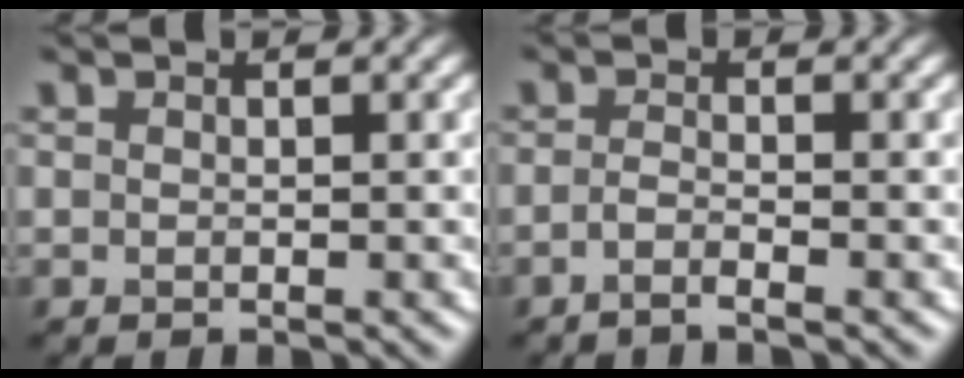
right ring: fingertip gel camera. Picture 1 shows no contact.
{"total": 1.4, "force": [-0.9, 0.2, 1.0], "torque": [-0.018, -0.002, -0.024]}